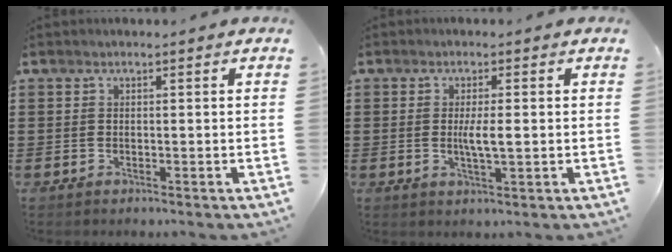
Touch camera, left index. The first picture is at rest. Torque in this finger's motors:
{"motor_torque": [0.81, 0.08, 0.34, 0.10]}